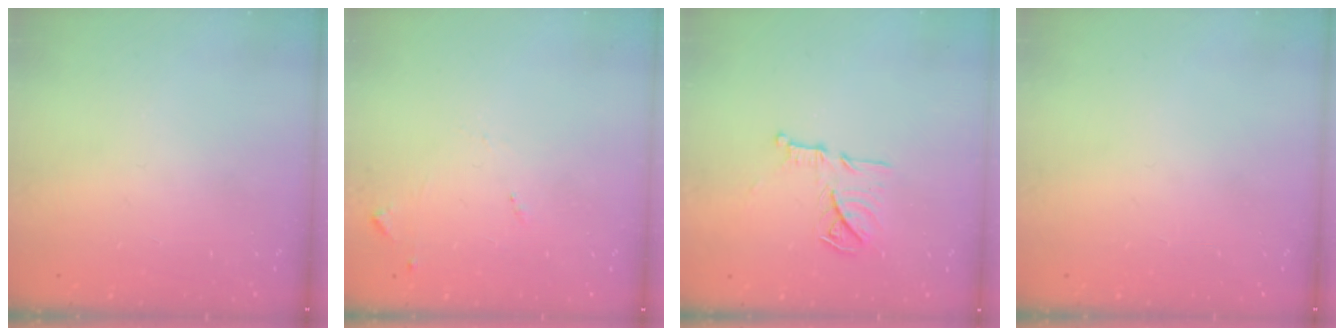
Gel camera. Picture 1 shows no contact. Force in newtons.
{"total": 6.7, "press": 6.6, "slide": 0.6}
{"total": 12.5, "press": 12.5, "slide": 0.8}
{"total": 0.0}